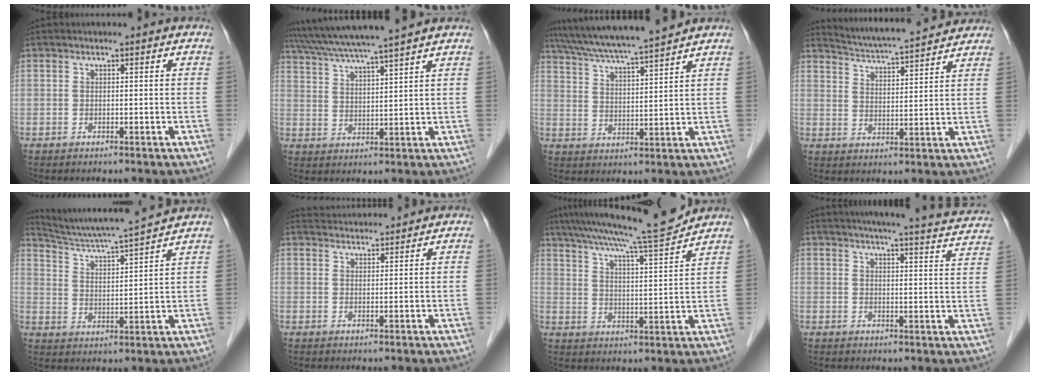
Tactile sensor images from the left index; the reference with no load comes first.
{"total": 12.8, "force": [11.2, -1.1, 6.2], "torque": [-0.112, 0.024, 0.175]}
{"total": 13.2, "force": [11.8, -0.8, 6.0], "torque": [-0.109, 0.018, 0.188]}
{"total": 12.9, "force": [12.1, 0.9, 4.2], "torque": [-0.077, 0.018, 0.175]}
{"total": 13.4, "force": [12.6, -1.8, 4.1], "torque": [-0.082, -0.007, 0.197]}
{"total": 7.8, "force": [7.7, 0.1, 1.4], "torque": [-0.030, 0.033, 0.114]}
{"total": 15.2, "force": [13.5, -0.9, 7.0], "torque": [-0.120, -0.003, 0.201]}
{"total": 20.2, "force": [18.5, 0.9, 8.0], "torque": [-0.106, -0.027, 0.211]}